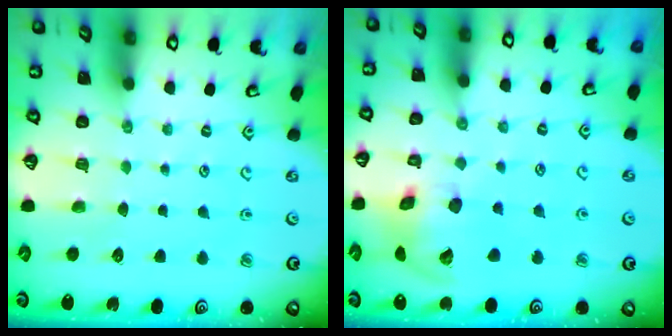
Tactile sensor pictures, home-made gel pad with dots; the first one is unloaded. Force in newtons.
{"total": 14.7, "press": 14.5, "slide": 2.3}